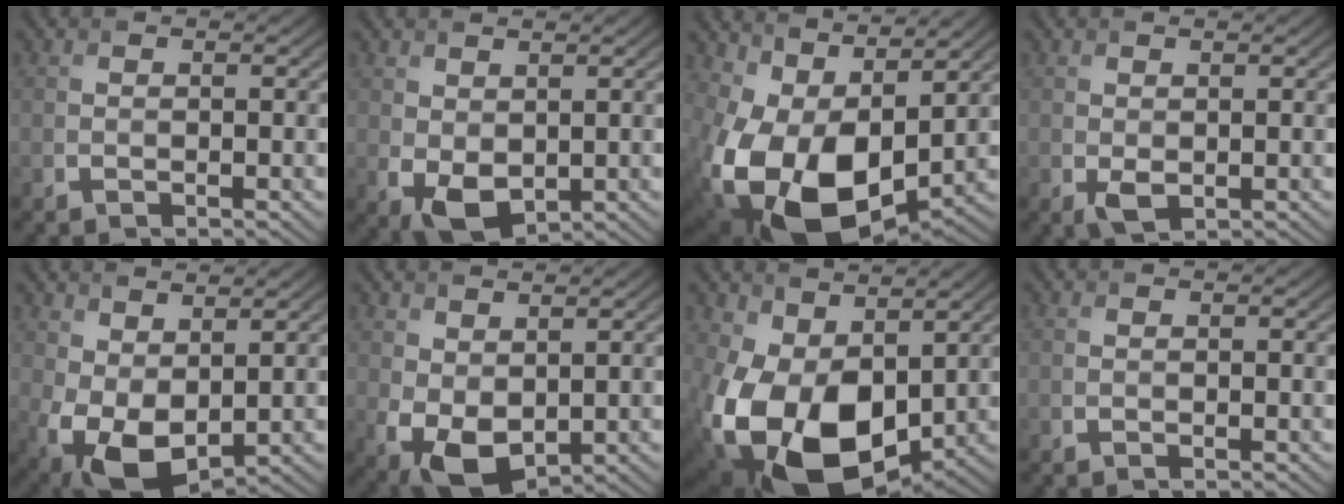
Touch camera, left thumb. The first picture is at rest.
{"total": 4.9, "force": [0.1, 3.2, 3.7], "torque": [-0.089, -0.010, 0.008]}
{"total": 16.0, "force": [0.8, 9.9, 12.5], "torque": [-0.255, -0.034, 0.023]}
{"total": 1.8, "force": [-0.2, 1.1, 1.4], "torque": [-0.033, -0.008, 0.001]}
{"total": 8.8, "force": [0.8, 5.4, 6.9], "torque": [-0.164, -0.017, 0.020]}
{"total": 7.0, "force": [0.2, 4.4, 5.4], "torque": [-0.133, -0.018, 0.006]}
{"total": 15.2, "force": [-0.3, 10.2, 11.3], "torque": [-0.255, -0.037, -0.002]}
{"total": 0.0}